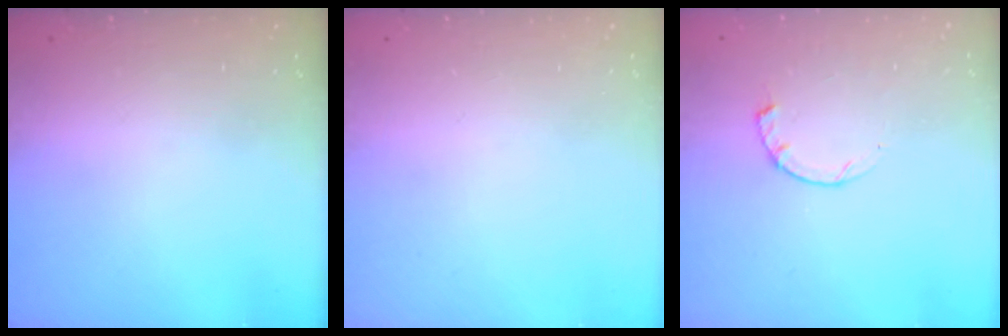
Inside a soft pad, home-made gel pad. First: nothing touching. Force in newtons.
{"total": 0.0}
{"total": 2.3, "press": 2.3, "slide": 0.4}